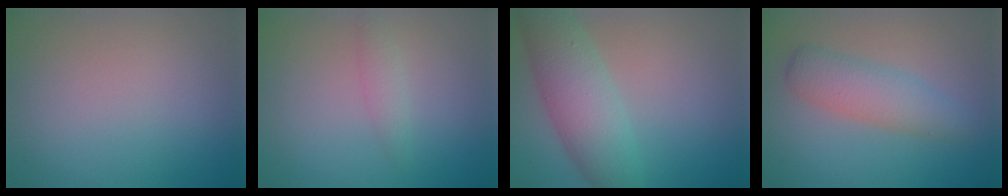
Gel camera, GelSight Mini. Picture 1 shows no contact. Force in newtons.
{"total": 1.2, "press": 1.2, "slide": 0.0}
{"total": 6.3, "press": 6.3, "slide": 0.2}
{"total": 3.6, "press": 3.6, "slide": 0.1}